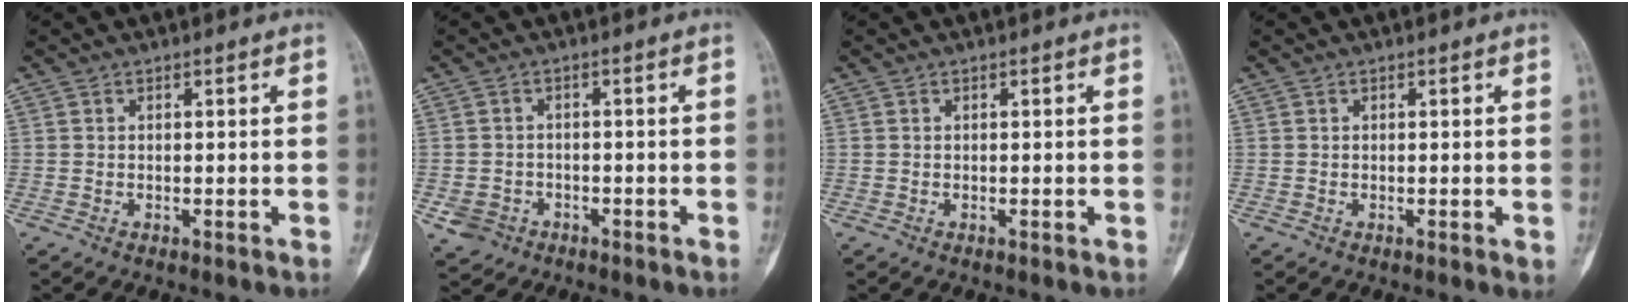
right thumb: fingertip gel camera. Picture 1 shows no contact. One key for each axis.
{"total": 4.0, "fx": -1.9, "fy": 3.4, "fz": 0.9, "tx": -0.010, "ty": 0.016, "tz": -0.030}
{"total": 0.0}
{"total": 0.5, "fx": 0.0, "fy": 0.2, "fz": 0.5, "tx": -0.009, "ty": -0.002, "tz": -0.001}